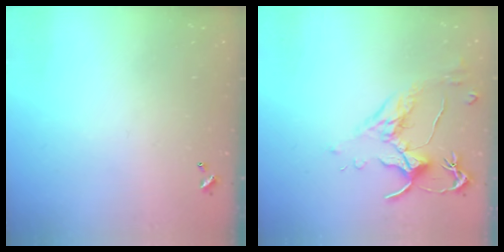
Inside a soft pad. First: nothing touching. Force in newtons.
{"total": 1.6, "press": 1.4, "slide": 0.7}